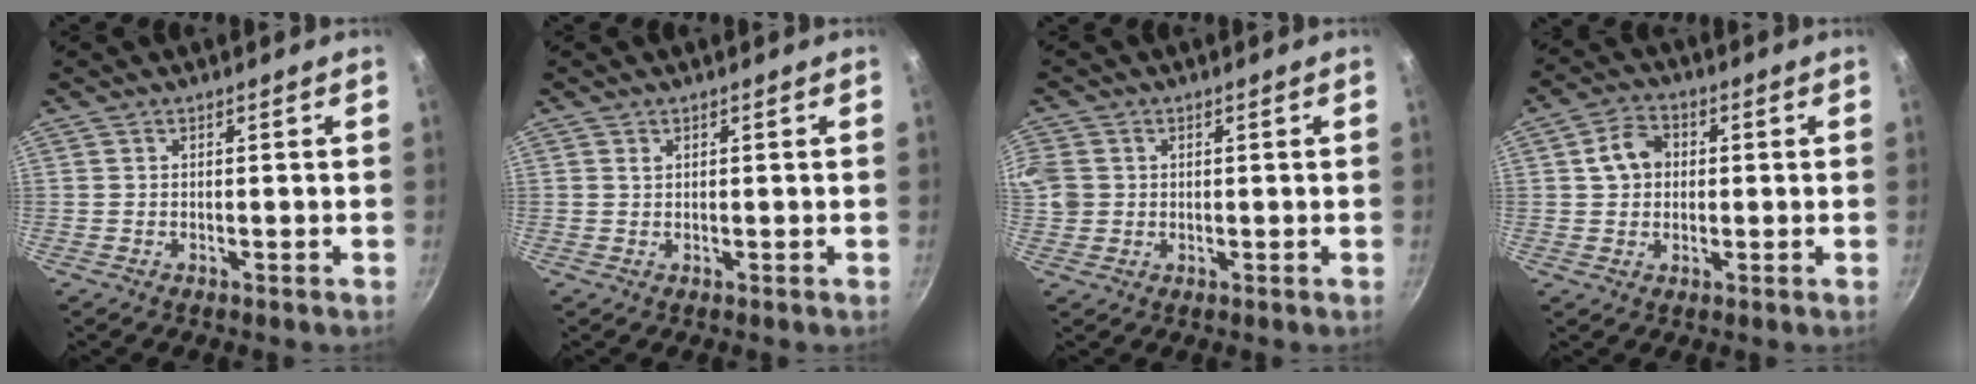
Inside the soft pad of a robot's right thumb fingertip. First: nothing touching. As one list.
[{"total": 0.6, "force": [0.4, 0.3, 0.2], "torque": [-0.003, -0.002, 0.009]}, {"total": 7.4, "force": [1.1, 6.4, 3.5], "torque": [-0.097, 0.006, 0.025]}, {"total": 6.2, "force": [0.9, 4.9, 3.7], "torque": [-0.053, 0.012, 0.012]}]